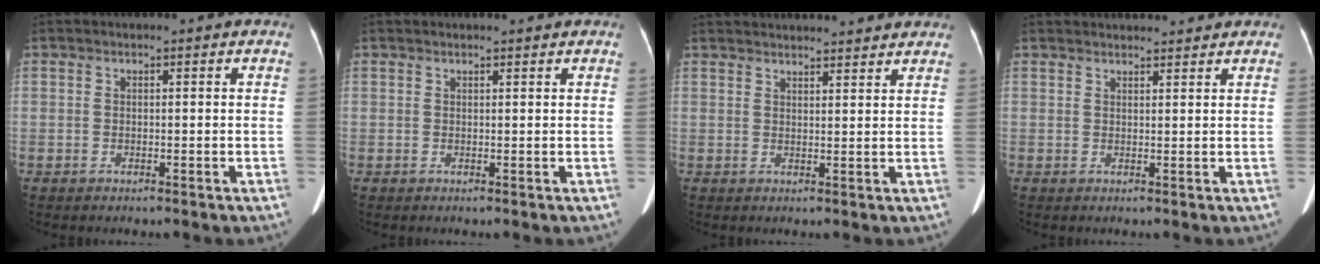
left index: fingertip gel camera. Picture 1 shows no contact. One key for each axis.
{"total": 2.6, "fx": 2.4, "fy": 0.1, "fz": 0.9, "tx": -0.011, "ty": 0.005, "tz": 0.029}
{"total": 14.8, "fx": 14.0, "fy": 2.1, "fz": 4.5, "tx": -0.054, "ty": 0.033, "tz": 0.178}
{"total": 7.5, "fx": 7.2, "fy": 1.1, "fz": 1.8, "tx": -0.016, "ty": 0.015, "tz": 0.086}